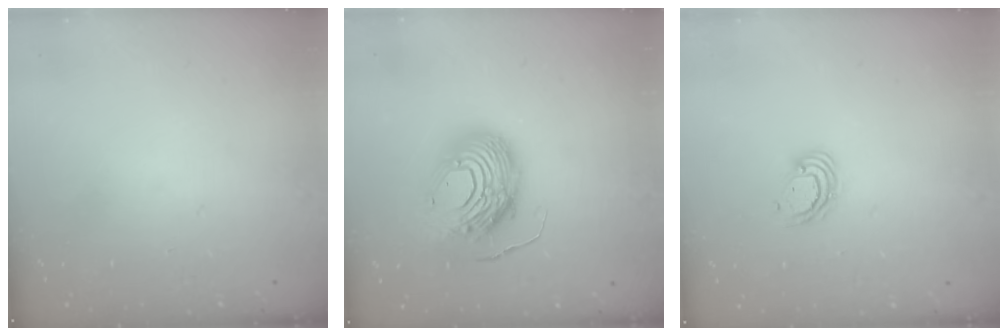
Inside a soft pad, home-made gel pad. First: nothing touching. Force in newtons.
{"total": 14.3, "press": 14.3, "slide": 1.4}
{"total": 4.5, "press": 4.5, "slide": 0.1}